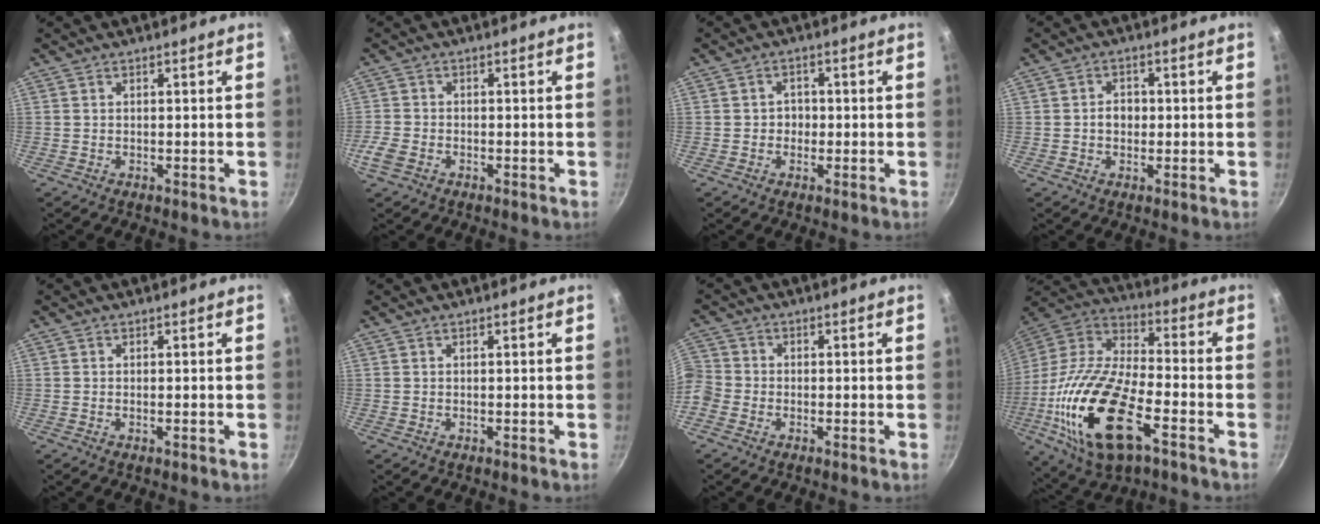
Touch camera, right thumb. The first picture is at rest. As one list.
[{"total": 3.9, "force": [-2.1, 2.5, 2.1], "torque": [-0.052, 0.010, -0.047]}, {"total": 2.7, "force": [-0.4, 2.5, 1.1], "torque": [0.004, 0.005, -0.009]}, {"total": 3.2, "force": [-0.2, 2.6, 1.8], "torque": [-0.008, 0.008, -0.005]}, {"total": 0.6, "force": [-0.3, 0.0, 0.6], "torque": [-0.012, 0.000, -0.007]}, {"total": 0.0}, {"total": 6.9, "force": [-2.4, 5.9, 2.8], "torque": [-0.069, 0.020, -0.066]}, {"total": 25.3, "force": [-9.1, 11.3, 20.7], "torque": [-0.402, 0.024, -0.182]}]